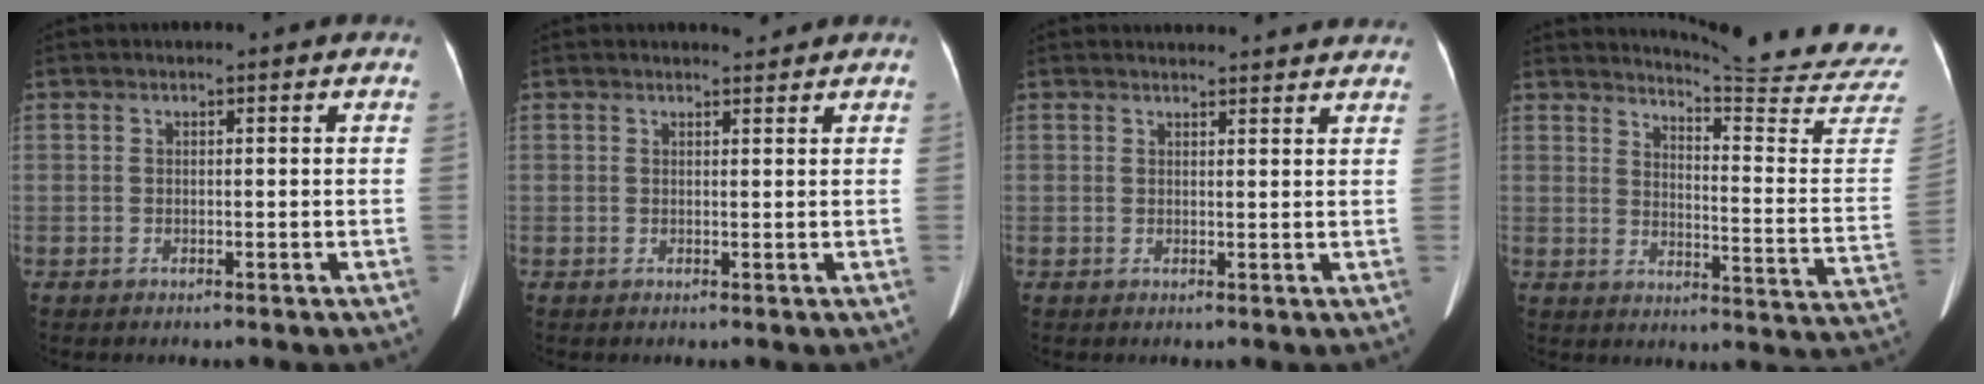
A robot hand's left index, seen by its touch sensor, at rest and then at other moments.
{"total": 1.0, "force": [1.0, 0.1, 0.0], "torque": [-0.006, -0.006, 0.017]}
{"total": 9.6, "force": [9.3, 1.4, 2.0], "torque": [-0.008, 0.019, 0.090]}
{"total": 20.4, "force": [19.7, -2.0, 4.8], "torque": [-0.077, -0.160, 0.223]}